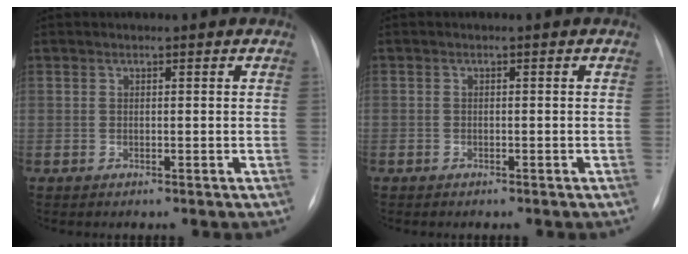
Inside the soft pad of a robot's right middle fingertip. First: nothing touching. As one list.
[{"total": 0.6, "force": [-0.4, 0.4, 0.0], "torque": [-0.007, 0.002, -0.006]}]